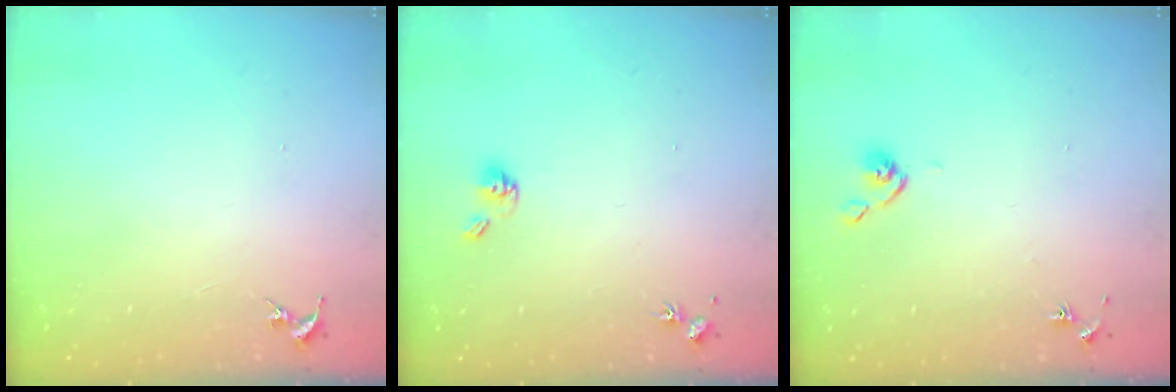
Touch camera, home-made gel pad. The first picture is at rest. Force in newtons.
{"total": 5.8, "press": 5.3, "slide": 2.3}
{"total": 4.9, "press": 4.9, "slide": 0.7}